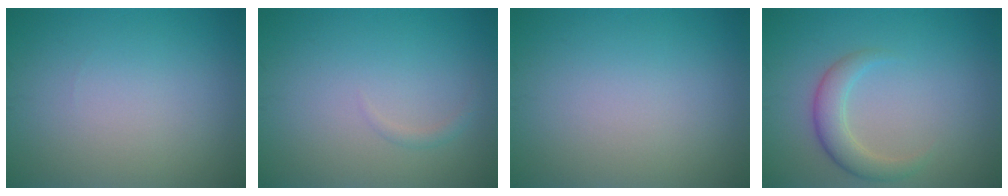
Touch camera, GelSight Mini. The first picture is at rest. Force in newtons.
{"total": 0.7, "press": 0.7, "slide": 0.1}
{"total": 0.0}
{"total": 2.9, "press": 2.9, "slide": 0.2}